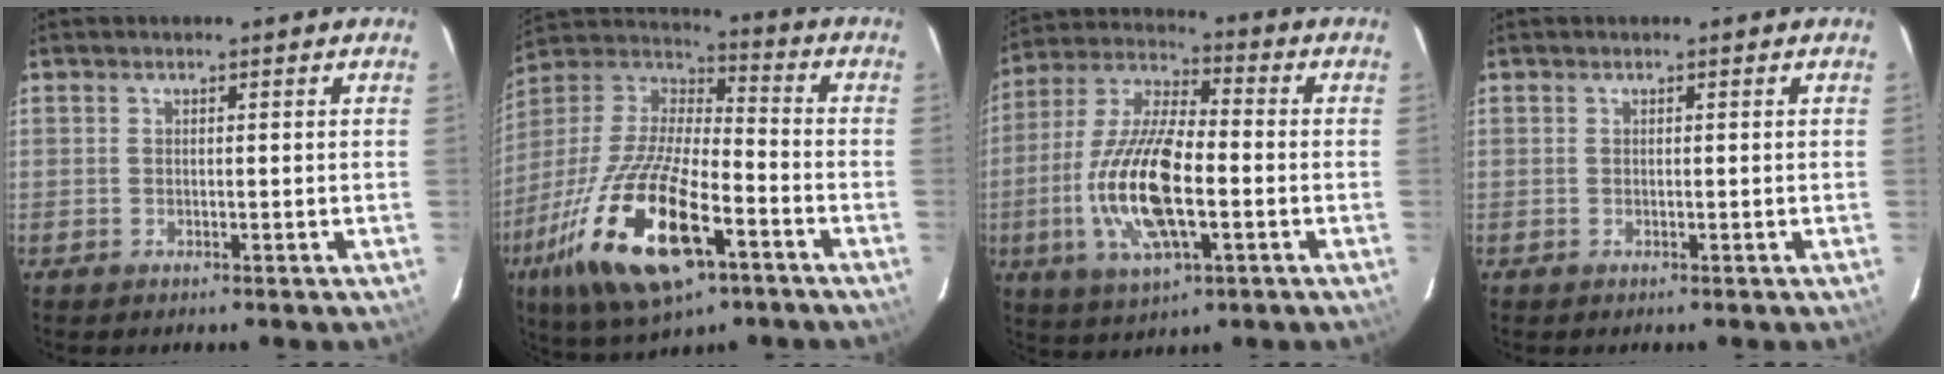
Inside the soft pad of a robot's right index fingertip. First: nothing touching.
{"total": 24.2, "force": [-11.2, 9.2, 19.4], "torque": [-0.391, -0.043, -0.202]}
{"total": 17.0, "force": [-3.9, 6.0, 15.4], "torque": [-0.321, -0.006, -0.077]}
{"total": 0.0}